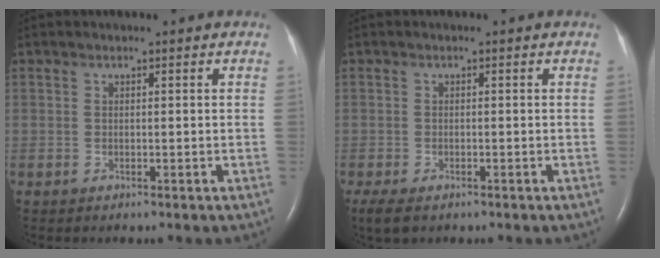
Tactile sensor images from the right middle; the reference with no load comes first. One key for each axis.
{"total": 4.4, "fx": -2.9, "fy": 2.1, "fz": 2.6, "tx": -0.052, "ty": -0.013, "tz": -0.045}